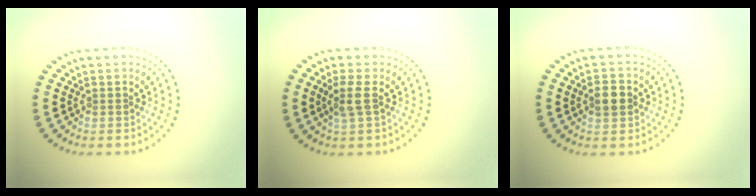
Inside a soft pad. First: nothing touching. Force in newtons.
{"total": 1.9, "press": 1.7, "slide": 0.9}
{"total": 2.9, "press": 2.9, "slide": 0.1}